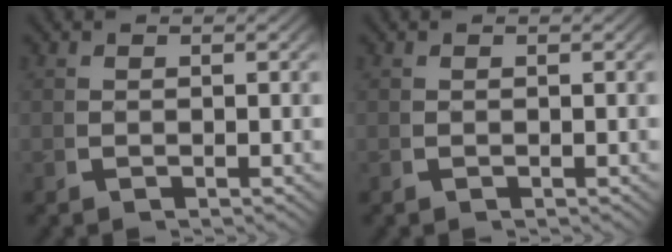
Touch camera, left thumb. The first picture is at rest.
{"total": 0.0}